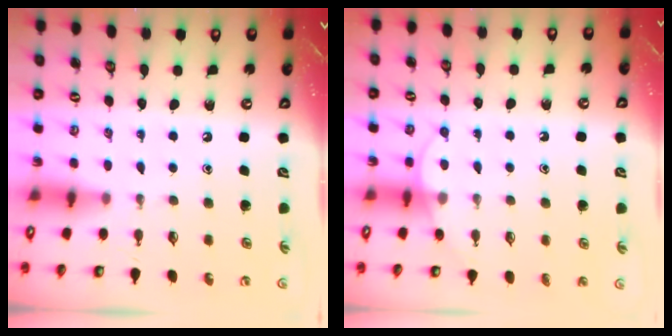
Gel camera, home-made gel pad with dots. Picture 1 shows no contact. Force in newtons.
{"total": 5.7, "press": 5.7, "slide": 0.5}